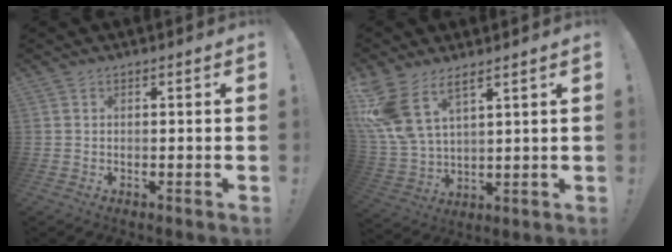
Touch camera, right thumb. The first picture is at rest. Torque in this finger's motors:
{"motor_torque": [2.23, 2.49, 1.29, 0.26, 0.18]}